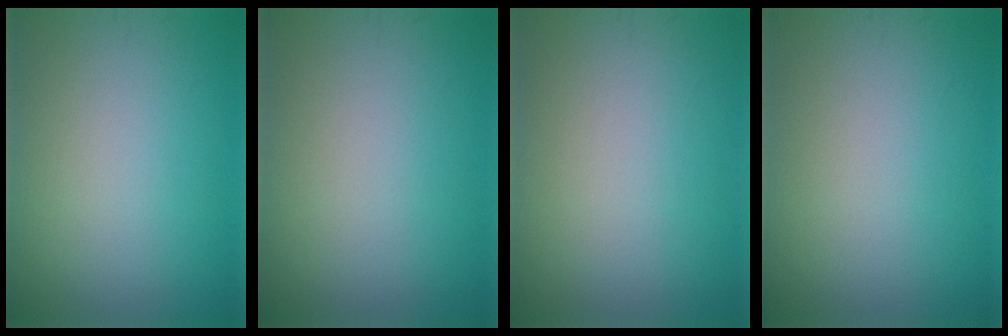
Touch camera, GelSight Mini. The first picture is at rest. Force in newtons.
{"total": 0.0}
{"total": 0.0}
{"total": 0.0}